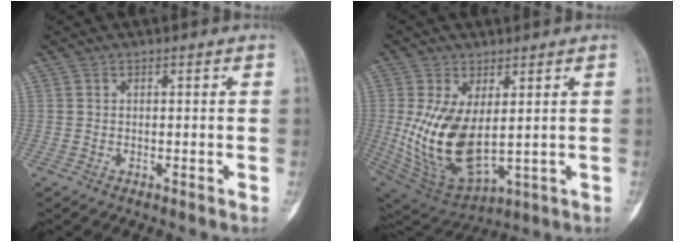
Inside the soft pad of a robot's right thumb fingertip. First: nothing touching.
{"total": 15.1, "force": [1.2, 7.9, 12.9], "torque": [-0.243, -0.019, 0.049]}